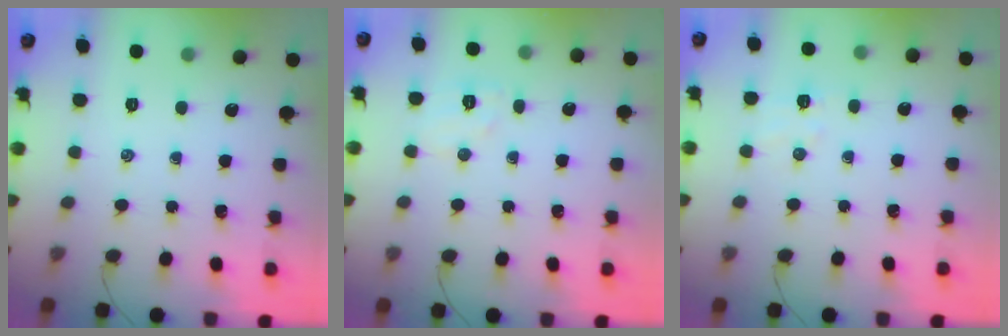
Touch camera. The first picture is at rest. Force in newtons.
{"total": 5.7, "press": 5.6, "slide": 1.2}
{"total": 5.2, "press": 5.0, "slide": 1.1}